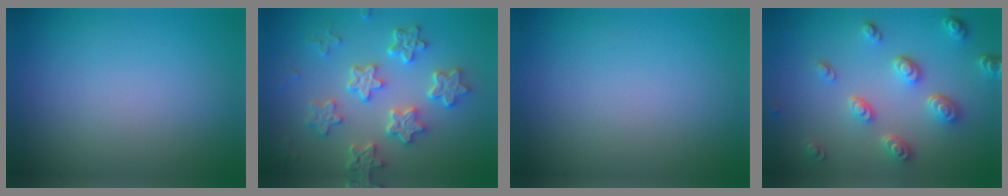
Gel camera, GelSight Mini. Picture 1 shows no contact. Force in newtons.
{"total": 5.8, "press": 4.7, "slide": 3.4}
{"total": 0.0}
{"total": 4.6, "press": 3.5, "slide": 3.0}